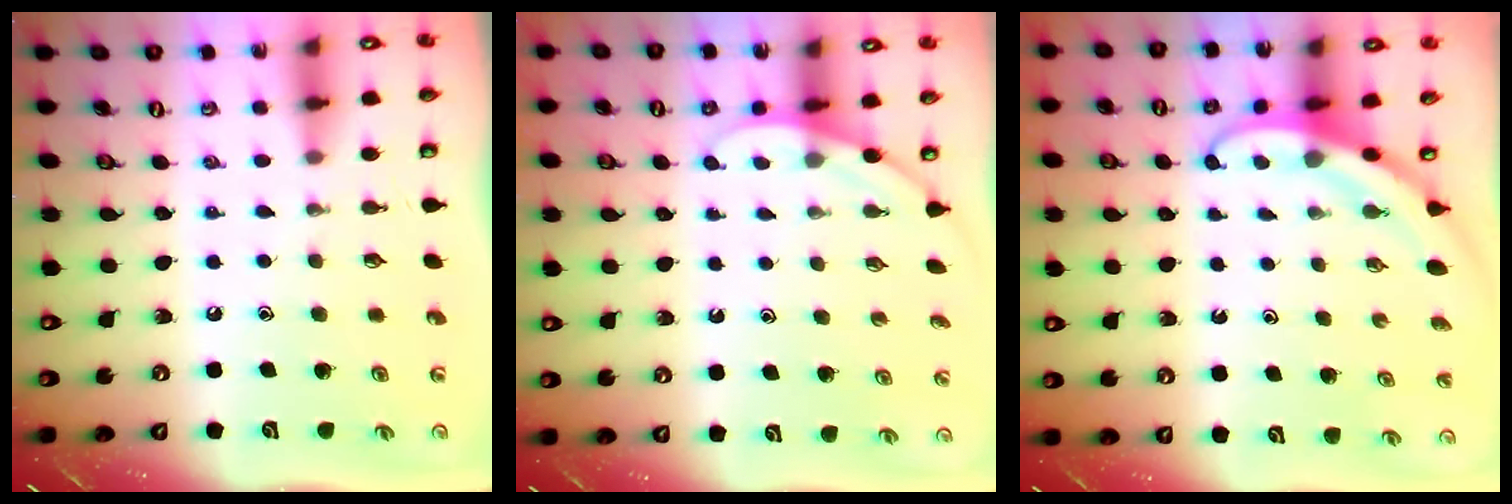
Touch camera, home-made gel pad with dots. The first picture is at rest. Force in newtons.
{"total": 2.8, "press": 2.8, "slide": 0.2}
{"total": 3.8, "press": 3.8, "slide": 0.2}